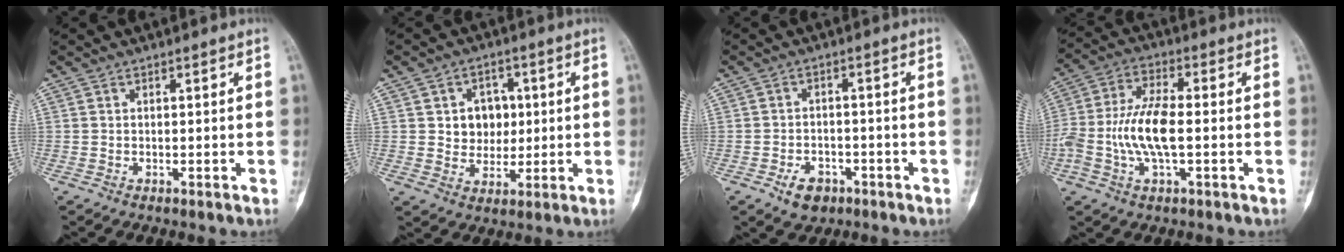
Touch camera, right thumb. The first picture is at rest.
{"total": 7.7, "force": [1.2, 6.5, 3.8], "torque": [-0.010, 0.000, 0.022]}
{"total": 5.4, "force": [-2.9, 3.7, 2.6], "torque": [-0.026, 0.020, -0.041]}
{"total": 11.6, "force": [-1.7, 5.2, 10.2], "torque": [-0.222, 0.024, -0.037]}